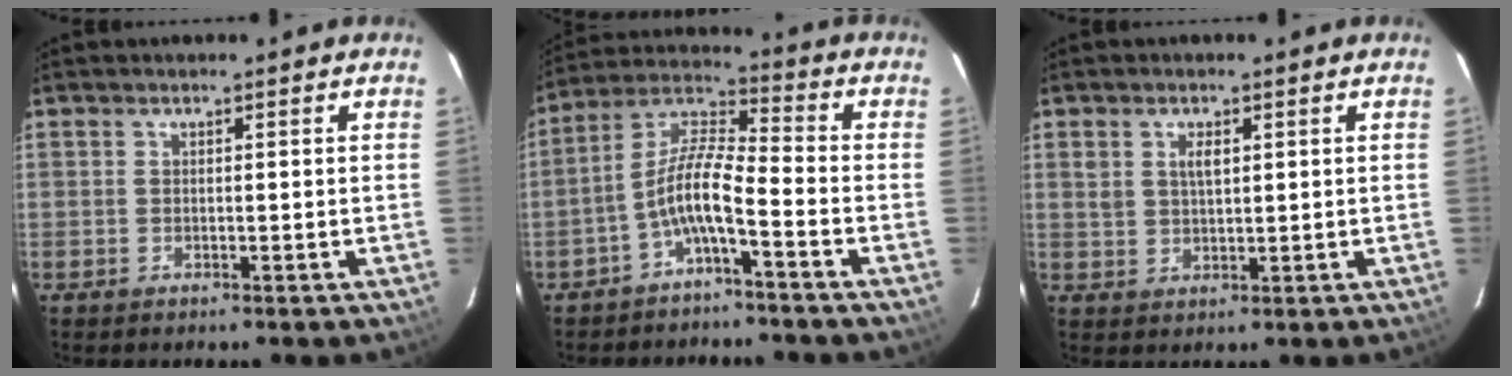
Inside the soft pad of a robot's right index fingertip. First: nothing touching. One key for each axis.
{"total": 8.2, "fx": -4.0, "fy": 1.2, "fz": 7.0, "tx": -0.162, "ty": 0.016, "tz": -0.079}
{"total": 2.9, "fx": 1.1, "fy": 1.7, "fz": 2.2, "tx": -0.039, "ty": 0.004, "tz": 0.021}